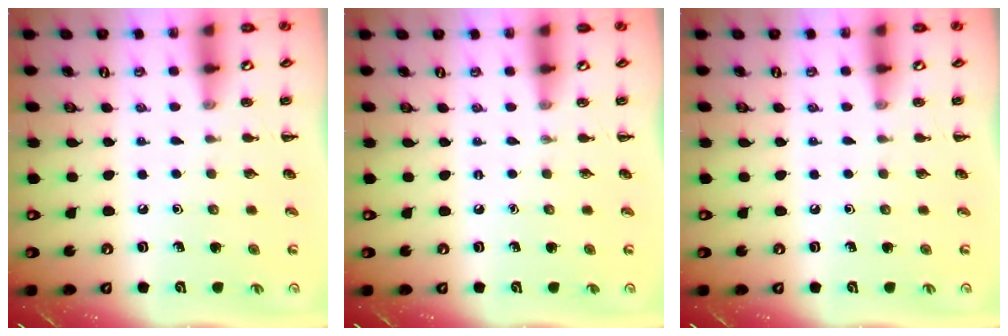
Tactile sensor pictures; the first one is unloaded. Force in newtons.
{"total": 0.0}
{"total": 0.0}